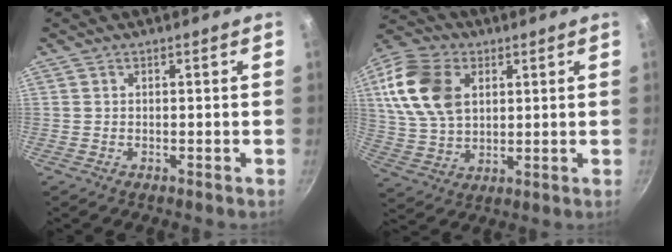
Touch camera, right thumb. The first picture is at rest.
{"total": 15.4, "force": [4.3, 10.5, 10.3], "torque": [-0.184, -0.005, 0.083]}